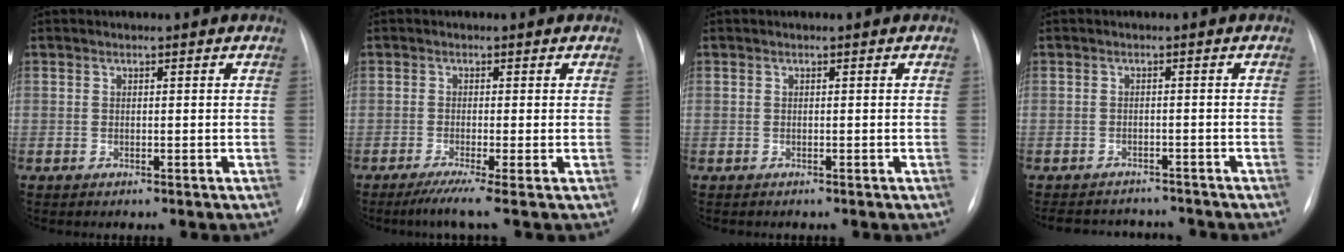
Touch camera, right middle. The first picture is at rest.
{"total": 4.1, "force": [-2.7, -0.7, 3.1], "torque": [-0.051, -0.014, -0.052]}
{"total": 0.0}
{"total": 8.3, "force": [-7.8, 2.4, 1.5], "torque": [-0.023, 0.012, -0.098]}